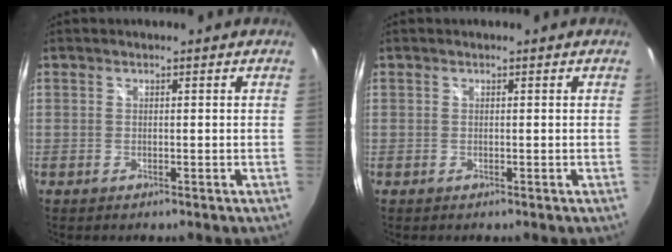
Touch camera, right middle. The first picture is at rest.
{"total": 0.0}